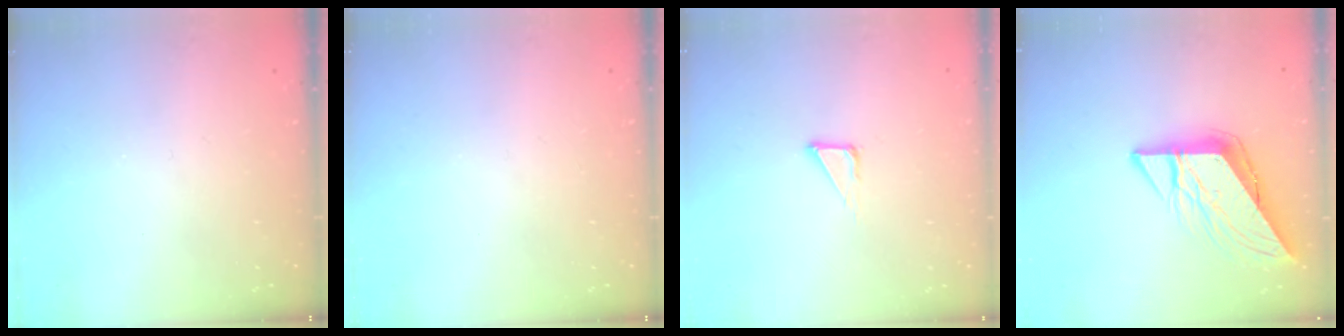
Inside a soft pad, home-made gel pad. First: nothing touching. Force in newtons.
{"total": 0.0}
{"total": 3.4, "press": 3.4, "slide": 0.2}
{"total": 11.6, "press": 11.5, "slide": 1.4}